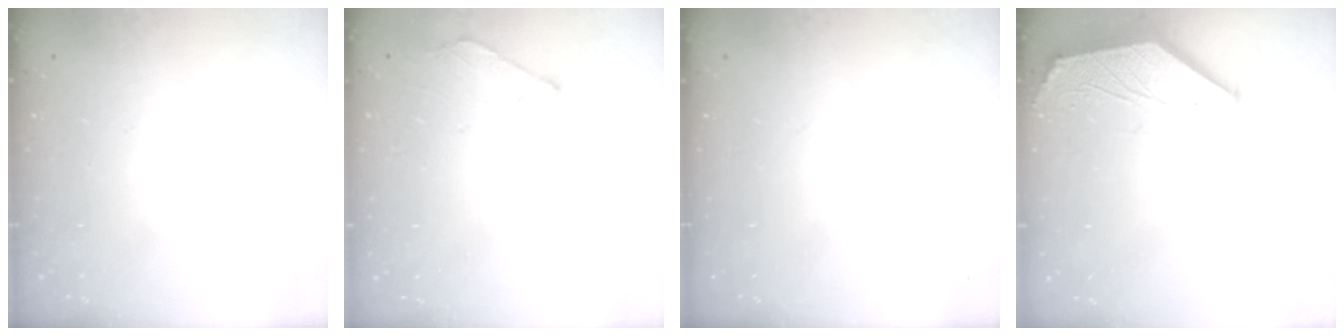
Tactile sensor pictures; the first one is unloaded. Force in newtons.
{"total": 2.5, "press": 2.4, "slide": 0.7}
{"total": 0.0}
{"total": 1.6, "press": 1.6, "slide": 0.3}